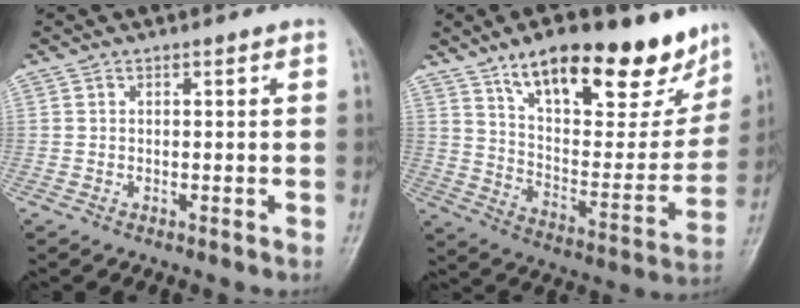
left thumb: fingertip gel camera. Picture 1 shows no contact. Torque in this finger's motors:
{"motor_torque": [0.80, 0.79, 1.48, -1.30, 0.34]}